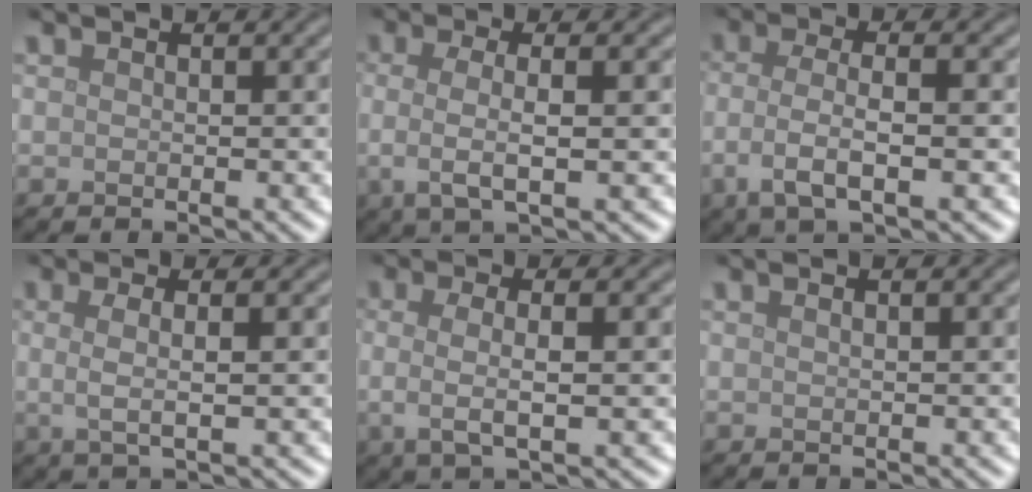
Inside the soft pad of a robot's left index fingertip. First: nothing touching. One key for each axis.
{"total": 4.2, "fx": -0.1, "fy": 1.3, "fz": 4.0, "tx": -0.072, "ty": -0.003, "tz": -0.005}
{"total": 4.3, "fx": -1.1, "fy": 1.4, "fz": 4.0, "tx": -0.081, "ty": -0.002, "tz": -0.024}
{"total": 3.0, "fx": 0.3, "fy": 0.8, "fz": 2.8, "tx": -0.051, "ty": -0.002, "tz": 0.003}
{"total": 3.8, "fx": 0.0, "fy": 1.1, "fz": 3.7, "tx": -0.066, "ty": -0.002, "tz": -0.001}
{"total": 0.9, "fx": 0.5, "fy": 0.3, "fz": 0.7, "tx": -0.006, "ty": 0.001, "tz": 0.003}